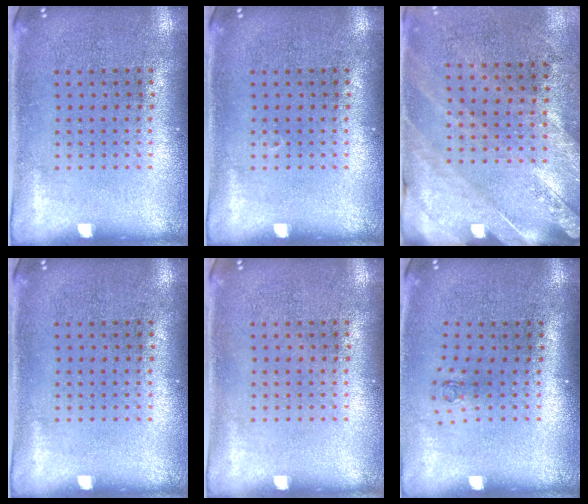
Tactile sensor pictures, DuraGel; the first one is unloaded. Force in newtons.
{"total": 0.0}
{"total": 2.4, "press": 2.0, "slide": 1.3}
{"total": 0.0}
{"total": 0.0}
{"total": 0.6, "press": 0.3, "slide": 0.6}